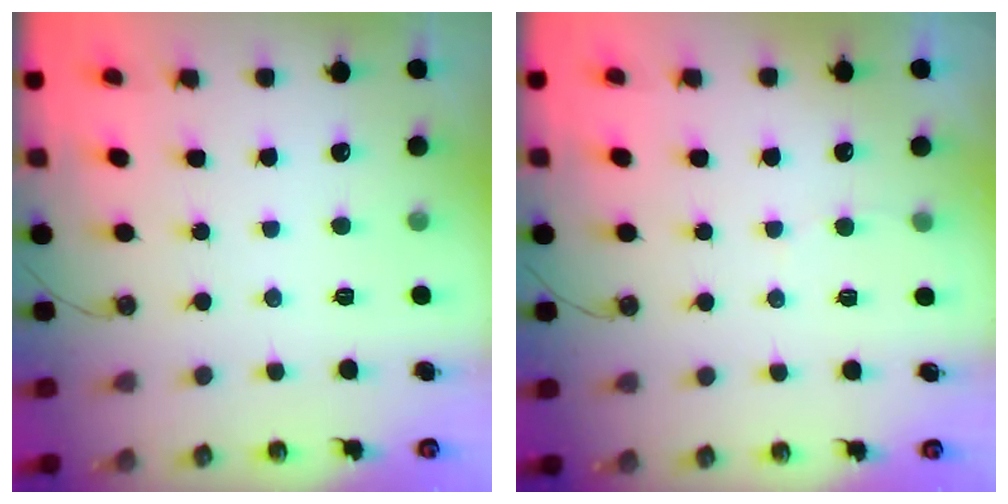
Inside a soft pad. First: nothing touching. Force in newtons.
{"total": 2.3, "press": 2.3, "slide": 0.3}